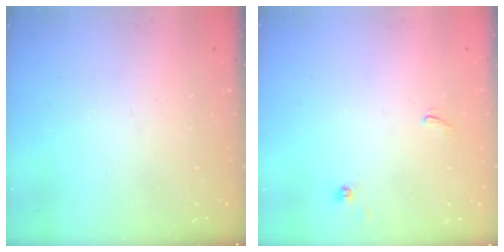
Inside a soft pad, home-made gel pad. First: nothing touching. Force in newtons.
{"total": 0.5, "press": 0.4, "slide": 0.4}